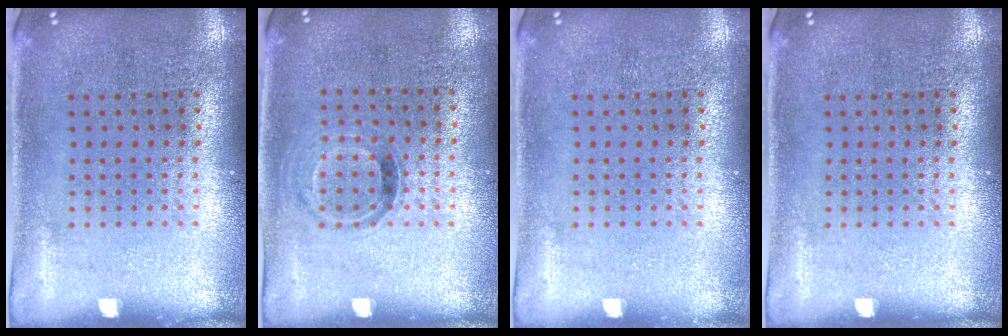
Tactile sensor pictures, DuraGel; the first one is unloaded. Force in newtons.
{"total": 0.9, "press": 0.7, "slide": 0.6}
{"total": 0.0}
{"total": 0.0}